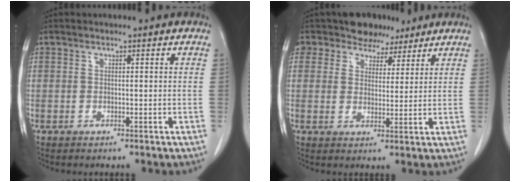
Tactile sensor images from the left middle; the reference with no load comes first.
{"total": 10.0, "force": [8.2, 5.5, 1.4], "torque": [-0.021, 0.017, 0.121]}